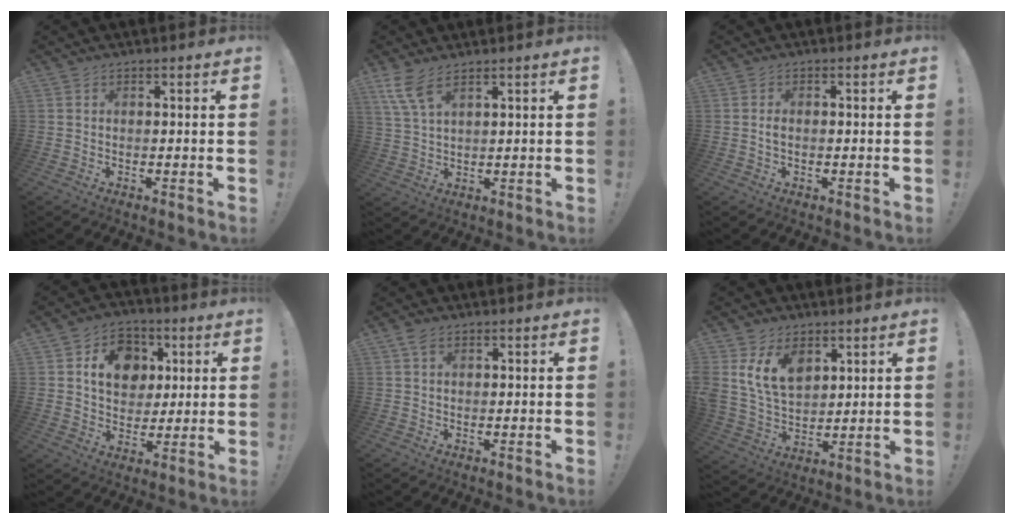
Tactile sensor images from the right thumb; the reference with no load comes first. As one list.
[{"total": 6.9, "force": [4.6, 1.9, 4.8], "torque": [-0.108, -0.013, 0.089]}, {"total": 1.2, "force": [-0.3, 0.7, 0.9], "torque": [-0.019, 0.004, -0.006]}, {"total": 12.9, "force": [4.0, 10.4, 6.4], "torque": [-0.093, -0.006, 0.080]}, {"total": 2.6, "force": [1.2, 1.5, 1.8], "torque": [-0.038, 0.004, 0.023]}, {"total": 12.8, "force": [6.1, 8.6, 7.3], "torque": [-0.143, -0.022, 0.120]}]